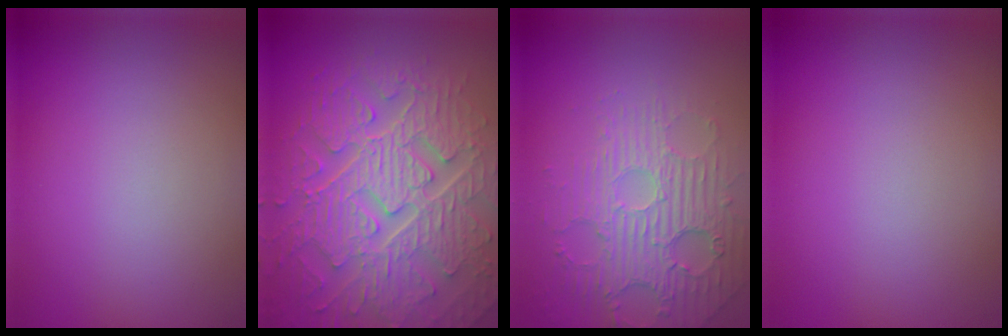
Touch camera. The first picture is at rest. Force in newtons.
{"total": 10.1, "press": 6.9, "slide": 7.3}
{"total": 4.1, "press": 3.7, "slide": 1.8}
{"total": 0.0}